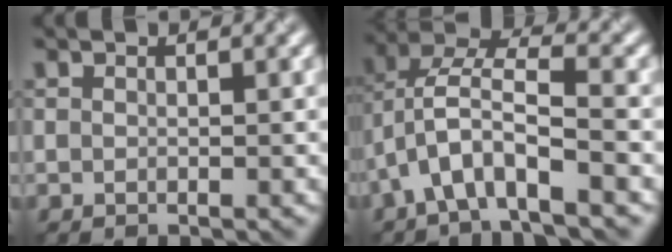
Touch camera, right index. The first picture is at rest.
{"total": 6.0, "force": [-2.3, 1.8, 5.2], "torque": [-0.104, 0.024, -0.051]}